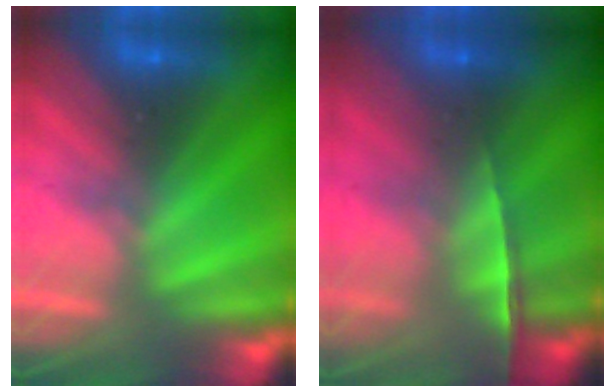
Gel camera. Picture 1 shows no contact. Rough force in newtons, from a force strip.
{"total": 1.7}